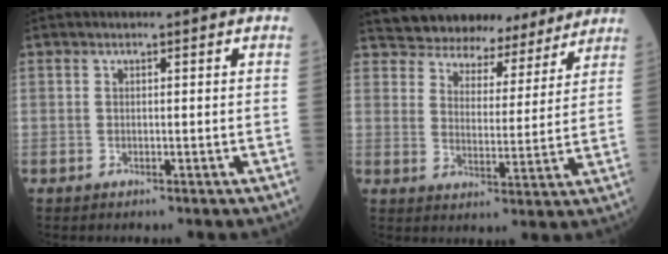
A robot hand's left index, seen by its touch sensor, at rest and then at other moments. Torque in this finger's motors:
{"motor_torque": [-1.04, -1.09, -0.64, 0.15]}